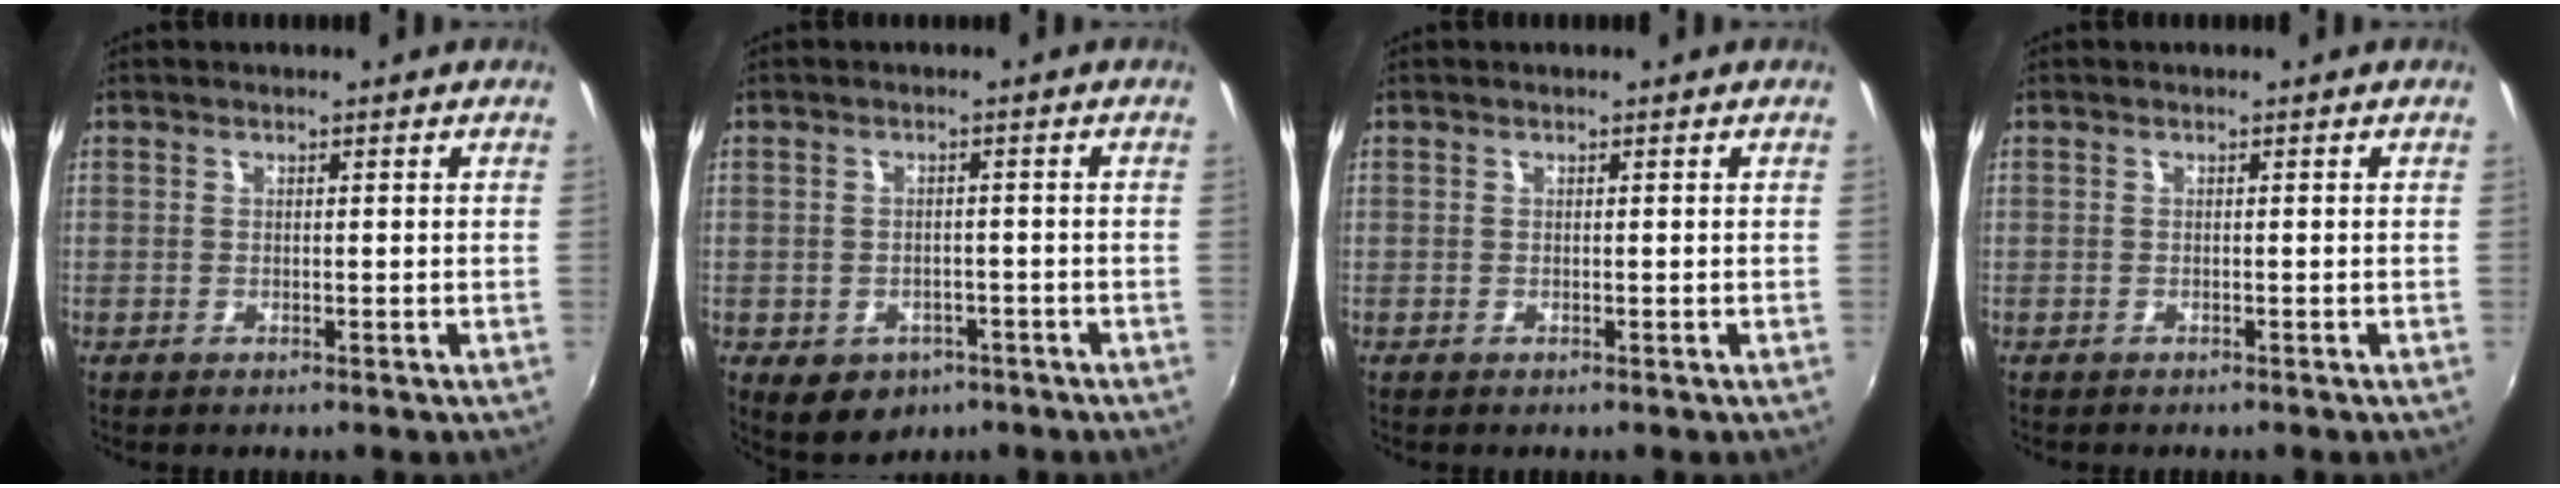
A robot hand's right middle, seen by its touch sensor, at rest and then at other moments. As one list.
[{"total": 6.9, "force": [-3.5, 5.2, 2.8], "torque": [-0.065, -0.012, -0.038]}, {"total": 0.0}, {"total": 0.5, "force": [-0.5, 0.2, 0.1], "torque": [-0.002, -0.003, -0.008]}]